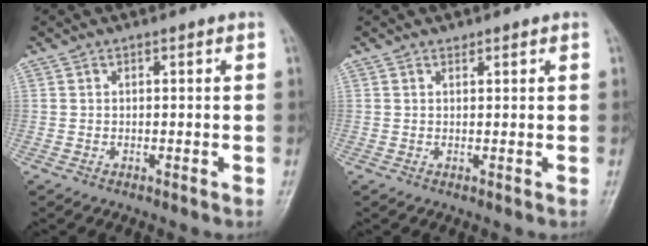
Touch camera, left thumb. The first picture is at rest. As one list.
[{"total": 0.6, "force": [0.6, 0.3, 0.1], "torque": [0.000, -0.005, 0.008]}]